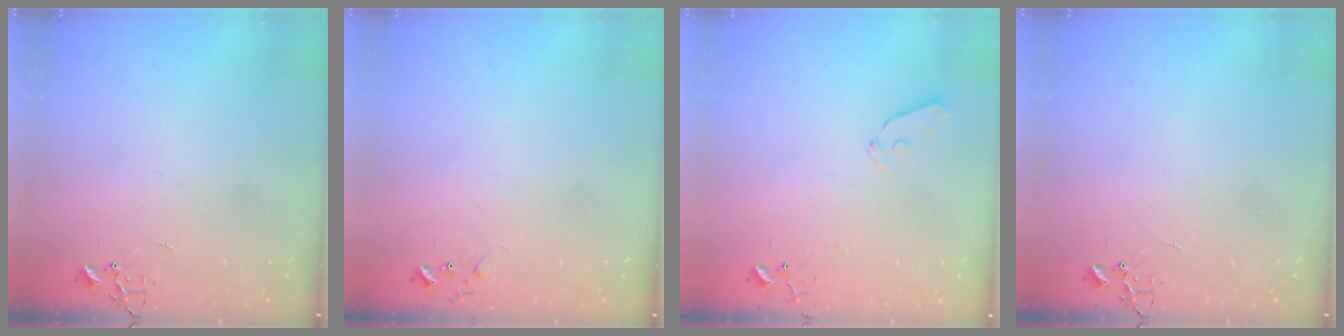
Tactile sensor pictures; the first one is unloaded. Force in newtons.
{"total": 5.1, "press": 5.0, "slide": 0.8}
{"total": 5.5, "press": 5.5, "slide": 0.5}
{"total": 0.0}